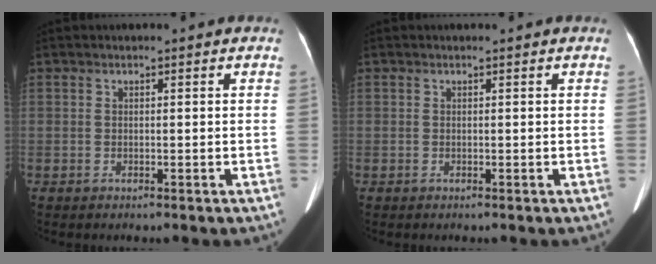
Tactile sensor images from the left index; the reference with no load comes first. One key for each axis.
{"total": 0.0}